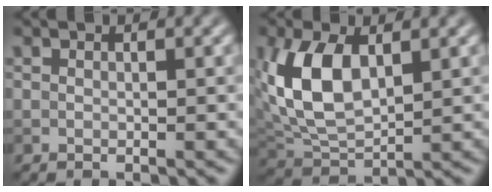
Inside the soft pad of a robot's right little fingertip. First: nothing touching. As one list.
[{"total": 7.1, "force": [1.7, 3.9, 5.7], "torque": [-0.126, 0.005, 0.035]}]